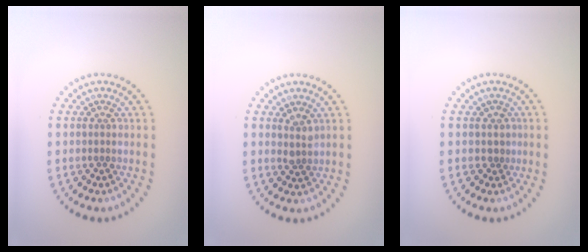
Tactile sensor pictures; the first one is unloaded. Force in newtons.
{"total": 1.2, "press": 1.1, "slide": 0.5}
{"total": 0.5, "press": 0.3, "slide": 0.4}